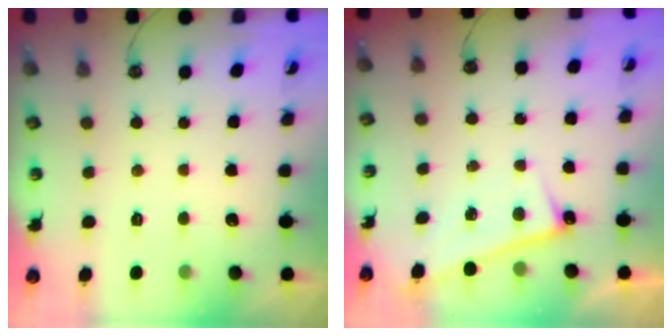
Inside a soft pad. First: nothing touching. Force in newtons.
{"total": 0.7, "press": 0.5, "slide": 0.4}